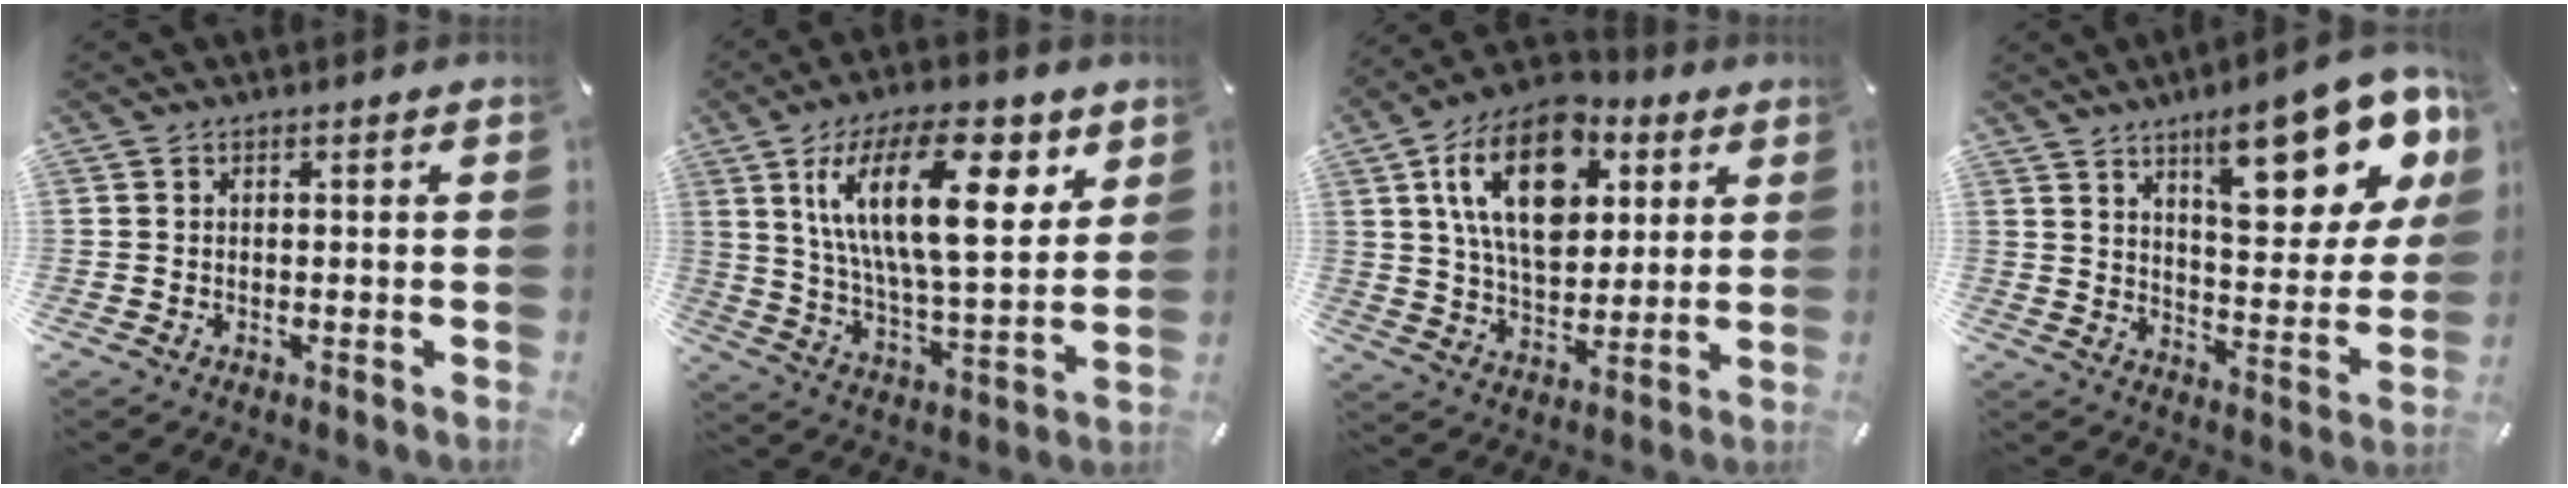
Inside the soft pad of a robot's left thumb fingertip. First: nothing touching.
{"total": 21.8, "force": [9.3, 9.0, 17.5], "torque": [-0.308, -0.025, 0.143]}
{"total": 19.2, "force": [7.1, 12.4, 12.9], "torque": [-0.235, -0.013, 0.122]}
{"total": 20.8, "force": [12.5, 7.7, 14.7], "torque": [-0.183, -0.084, 0.196]}